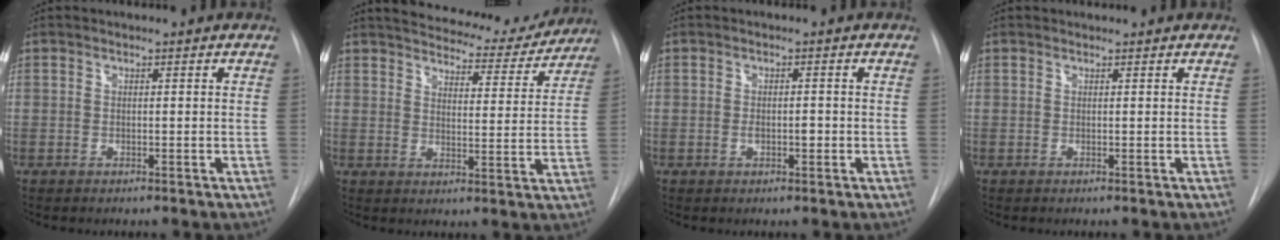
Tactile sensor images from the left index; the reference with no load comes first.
{"total": 16.8, "force": [15.5, 4.3, 4.9], "torque": [-0.057, -0.009, 0.190]}
{"total": 1.7, "force": [-0.3, 0.8, 1.5], "torque": [-0.027, 0.000, -0.003]}
{"total": 1.7, "force": [1.7, 0.2, 0.3], "torque": [-0.008, 0.018, 0.024]}